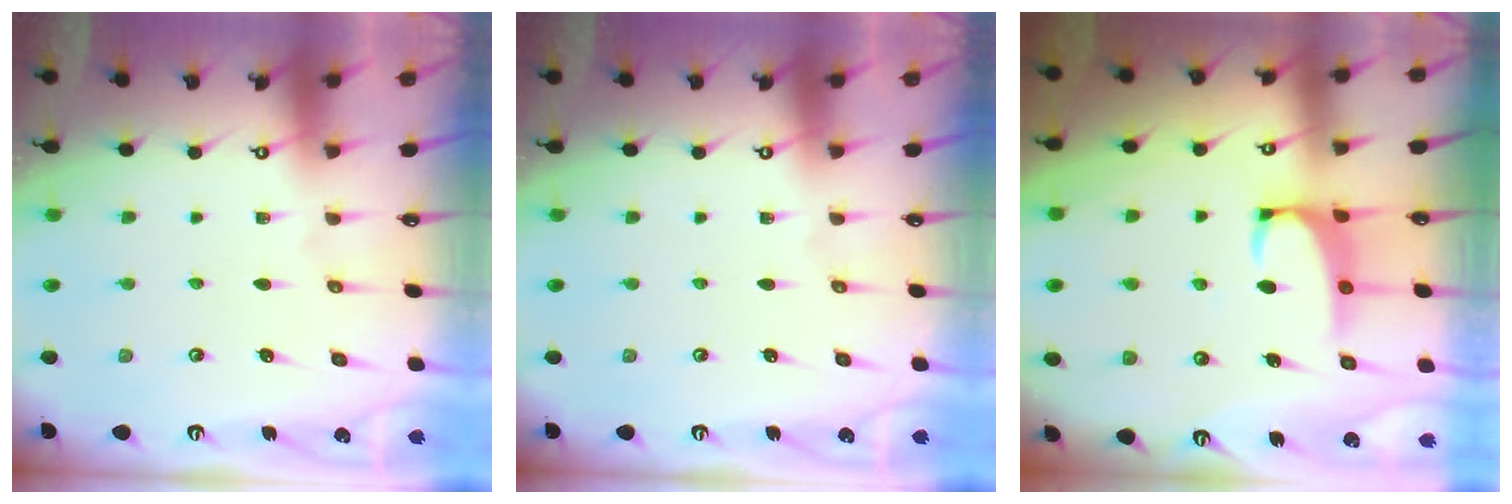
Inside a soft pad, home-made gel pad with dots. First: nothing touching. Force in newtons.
{"total": 0.0}
{"total": 2.4, "press": 2.3, "slide": 0.7}